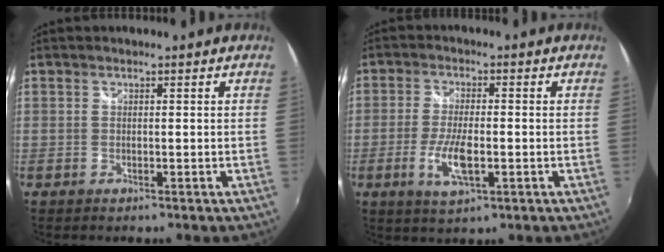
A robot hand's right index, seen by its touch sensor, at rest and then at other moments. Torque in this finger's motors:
{"motor_torque": [0.98, -0.24, 0.57, 0.08]}